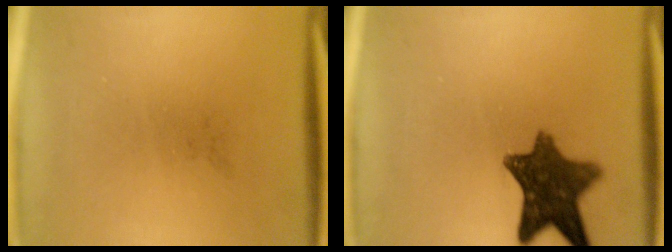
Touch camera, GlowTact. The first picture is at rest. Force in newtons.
{"total": 10.4}